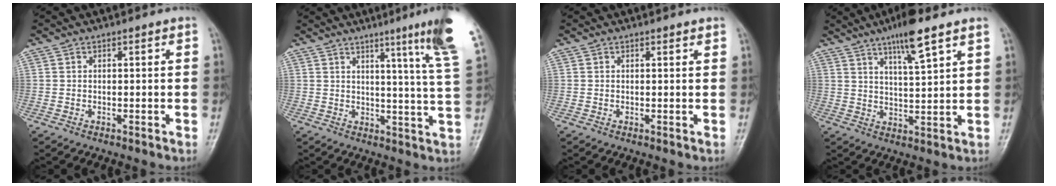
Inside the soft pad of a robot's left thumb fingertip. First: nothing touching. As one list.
[{"total": 14.4, "force": [8.9, -1.0, 11.3], "torque": [-0.146, -0.061, 0.100]}, {"total": 0.7, "force": [0.6, 0.2, 0.2], "torque": [-0.004, -0.003, 0.007]}, {"total": 8.8, "force": [5.7, 1.1, 6.6], "torque": [-0.110, -0.032, 0.097]}]